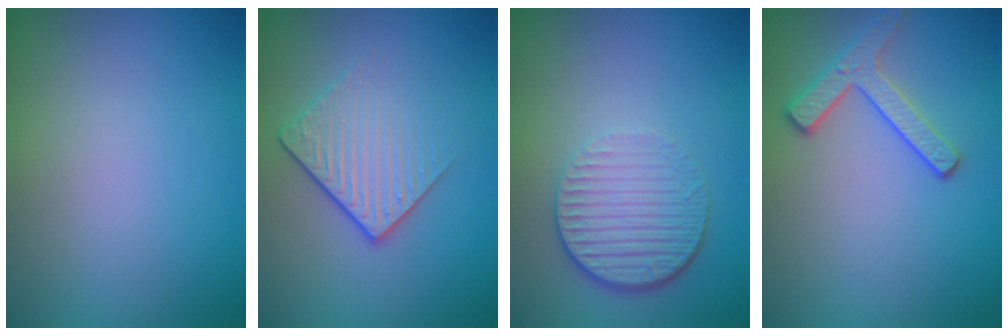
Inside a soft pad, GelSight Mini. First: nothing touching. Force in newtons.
{"total": 4.0, "press": 2.4, "slide": 3.2}
{"total": 4.2, "press": 3.0, "slide": 3.0}
{"total": 2.5, "press": 2.3, "slide": 0.9}